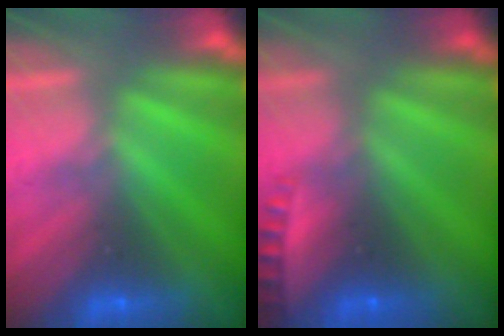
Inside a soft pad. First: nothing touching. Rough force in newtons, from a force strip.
{"total": 2.3}